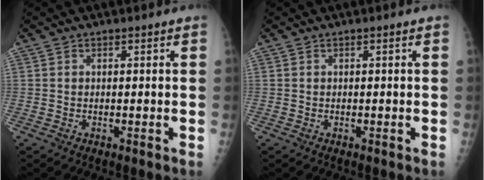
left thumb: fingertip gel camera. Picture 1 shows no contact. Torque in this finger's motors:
{"motor_torque": [0.00, 0.00, 0.04, -0.05, 0.00]}